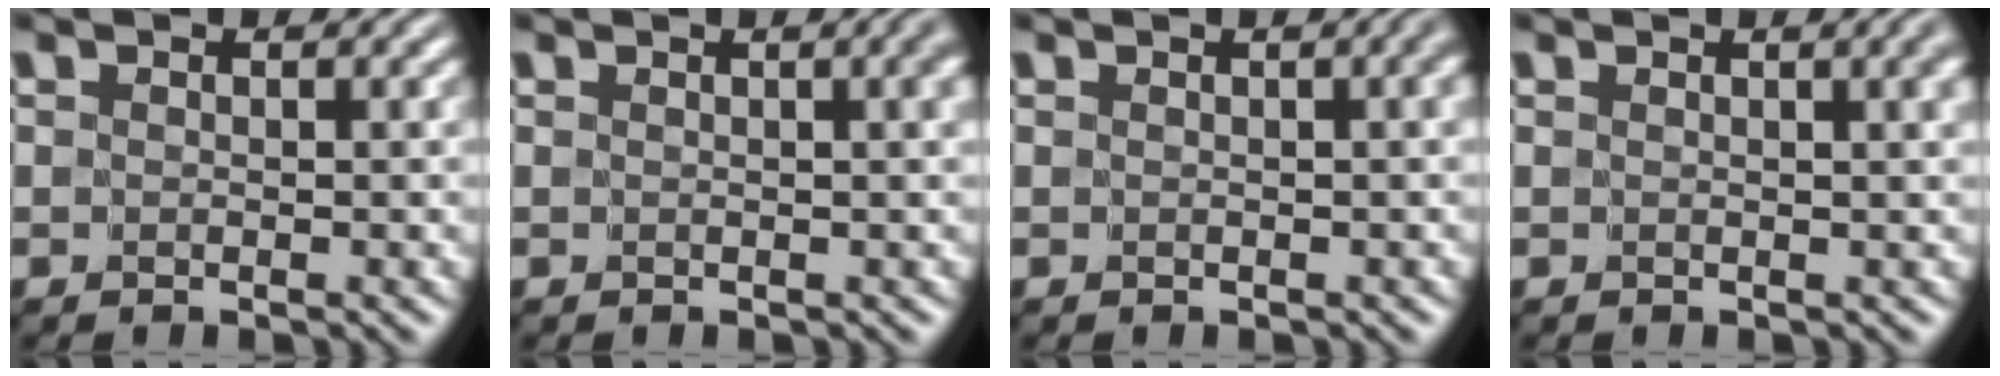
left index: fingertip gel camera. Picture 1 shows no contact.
{"total": 2.6, "force": [0.9, 0.8, 2.3], "torque": [-0.015, 0.006, 0.005]}
{"total": 1.9, "force": [0.6, 0.5, 1.7], "torque": [-0.011, 0.005, 0.004]}
{"total": 3.1, "force": [1.3, 1.0, 2.6], "torque": [-0.015, 0.007, 0.005]}